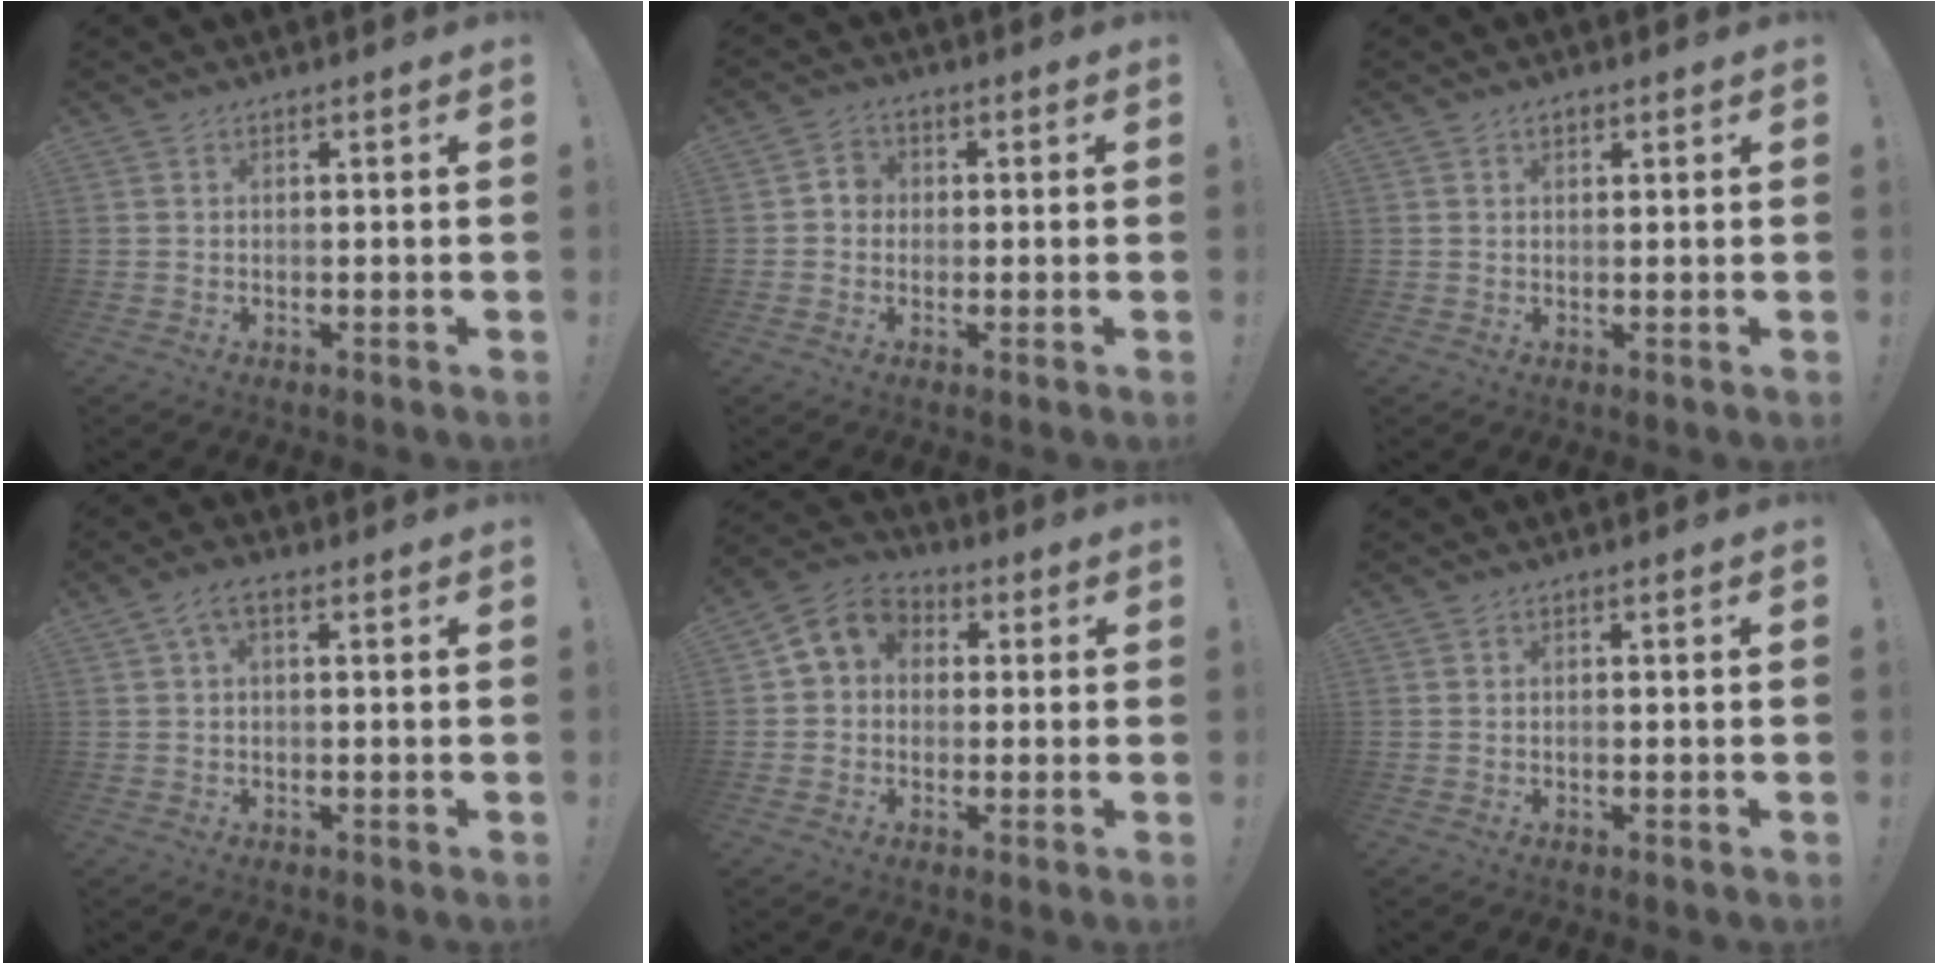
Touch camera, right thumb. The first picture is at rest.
{"total": 3.3, "force": [-0.3, 3.1, 1.2], "torque": [-0.020, 0.006, -0.007]}
{"total": 1.3, "force": [0.8, 0.8, 0.6], "torque": [-0.013, 0.002, 0.014]}
{"total": 3.5, "force": [0.6, 1.6, 3.1], "torque": [-0.066, 0.010, 0.013]}
{"total": 7.8, "force": [1.5, 6.6, 3.8], "torque": [-0.056, 0.003, 0.035]}
{"total": 0.7, "force": [-0.4, 0.2, 0.5], "torque": [-0.012, 0.002, -0.008]}